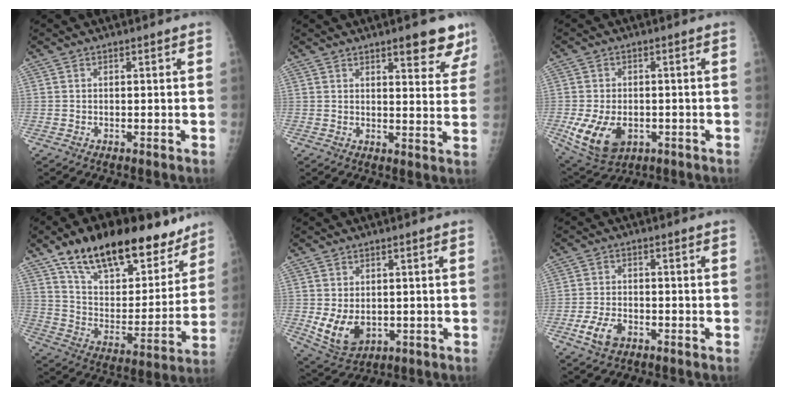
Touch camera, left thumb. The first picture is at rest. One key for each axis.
{"total": 9.2, "fx": 6.8, "fy": 2.7, "fz": 5.5, "tx": -0.034, "ty": -0.035, "tz": 0.076}
{"total": 10.9, "fx": -3.0, "fy": 7.3, "fz": 7.5, "tx": -0.136, "ty": 0.000, "tz": -0.033}
{"total": 26.4, "fx": 18.4, "fy": 11.8, "fz": 14.8, "tx": -0.190, "ty": -0.056, "tz": 0.297}
{"total": 7.9, "fx": -0.7, "fy": 5.6, "fz": 5.5, "tx": -0.089, "ty": -0.013, "tz": 0.009}
{"total": 5.4, "fx": -2.6, "fy": 3.3, "fz": 3.4, "tx": -0.067, "ty": 0.008, "tz": -0.047}